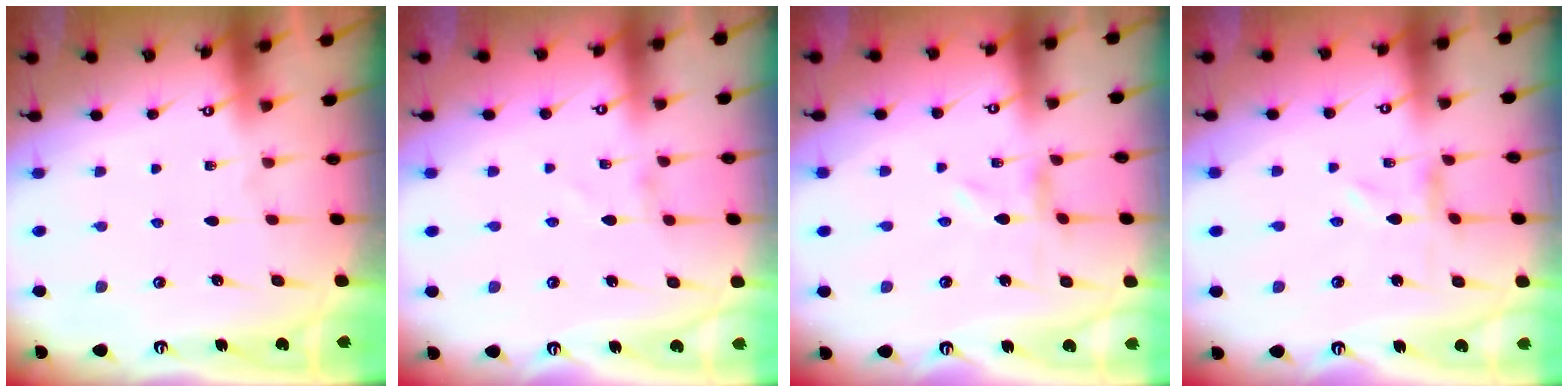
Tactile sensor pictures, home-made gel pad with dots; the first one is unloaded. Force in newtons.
{"total": 0.8, "press": 0.8, "slide": 0.0}
{"total": 0.0}
{"total": 0.0}